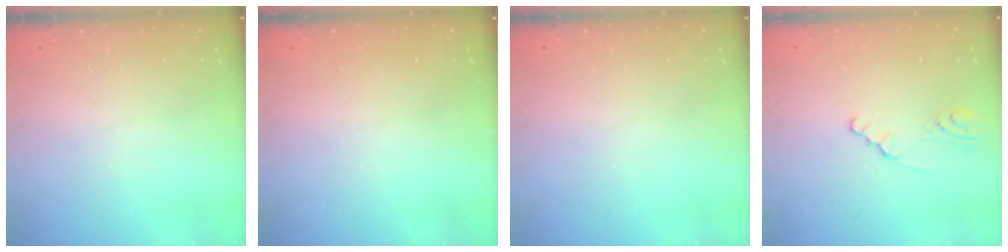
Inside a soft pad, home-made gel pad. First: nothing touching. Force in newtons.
{"total": 0.0}
{"total": 0.0}
{"total": 0.8, "press": 0.8, "slide": 0.2}